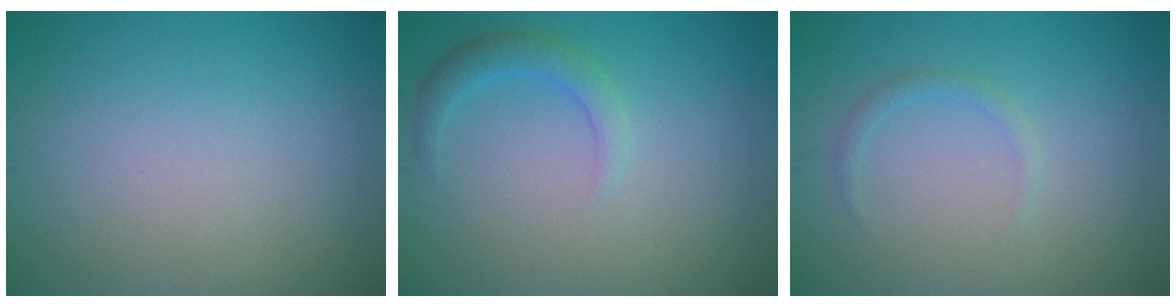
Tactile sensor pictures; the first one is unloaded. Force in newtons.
{"total": 2.1, "press": 2.1, "slide": 0.1}
{"total": 1.0, "press": 1.0, "slide": 0.0}